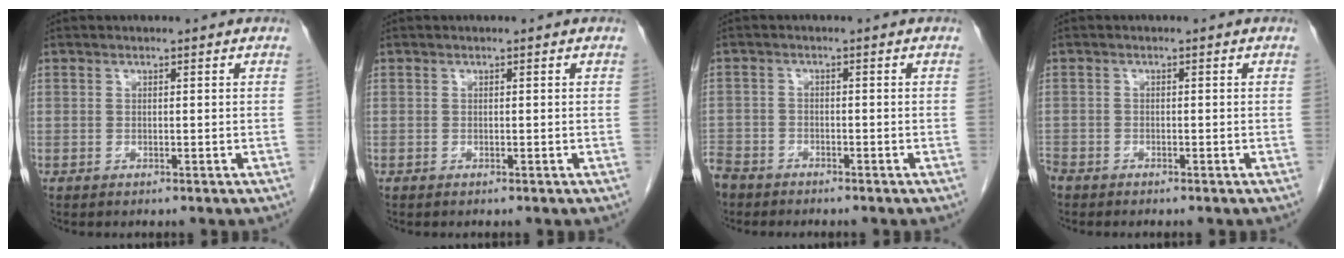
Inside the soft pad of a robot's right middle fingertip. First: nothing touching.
{"total": 0.0}
{"total": 5.5, "force": [-4.8, 2.5, 1.0], "torque": [-0.024, -0.008, -0.093]}
{"total": 2.1, "force": [-1.9, 0.9, 0.5], "torque": [-0.013, -0.003, -0.036]}